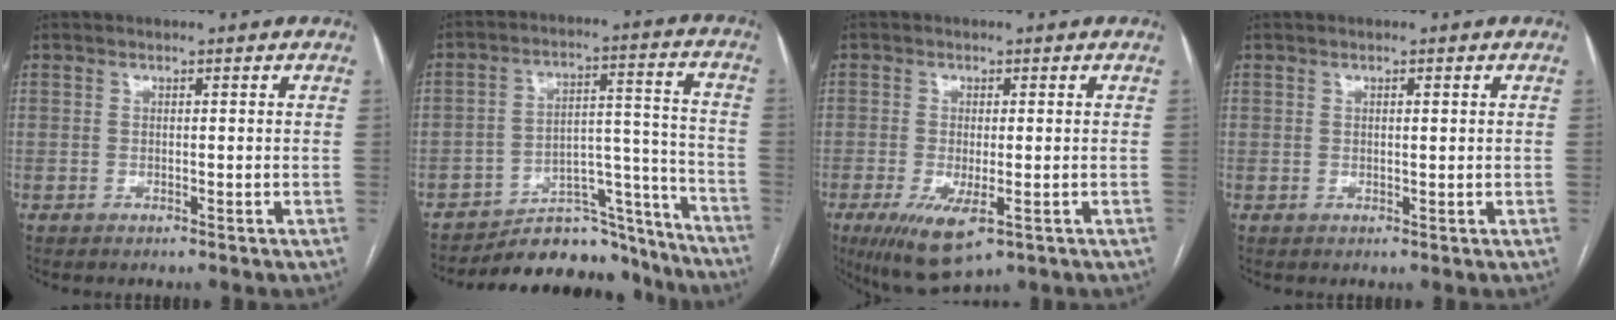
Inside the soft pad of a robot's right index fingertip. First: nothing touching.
{"total": 16.7, "force": [-15.7, 5.3, 2.5], "torque": [-0.012, 0.063, -0.226]}
{"total": 8.1, "force": [-3.7, 2.7, 6.8], "torque": [-0.116, -0.022, -0.052]}
{"total": 0.7, "force": [0.3, 0.2, 0.7], "torque": [-0.011, 0.000, 0.004]}